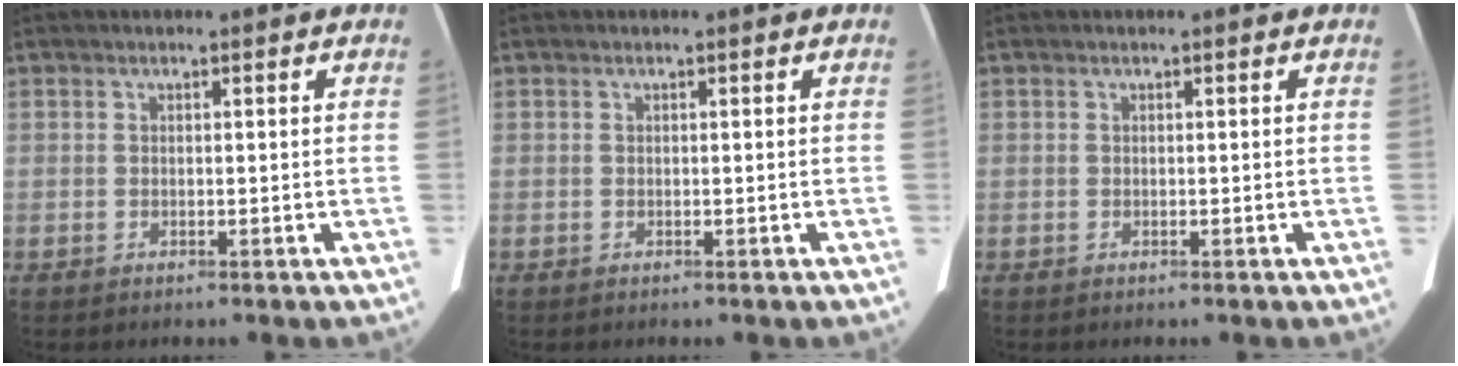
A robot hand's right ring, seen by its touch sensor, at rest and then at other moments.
{"total": 0.0}
{"total": 0.0}